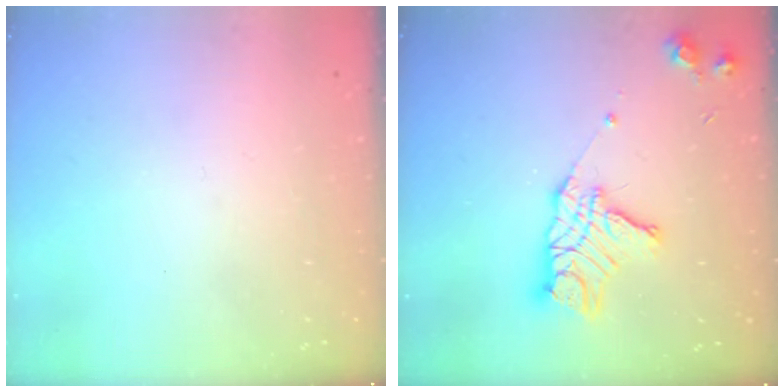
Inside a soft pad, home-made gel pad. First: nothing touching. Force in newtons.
{"total": 12.5, "press": 12.5, "slide": 1.0}